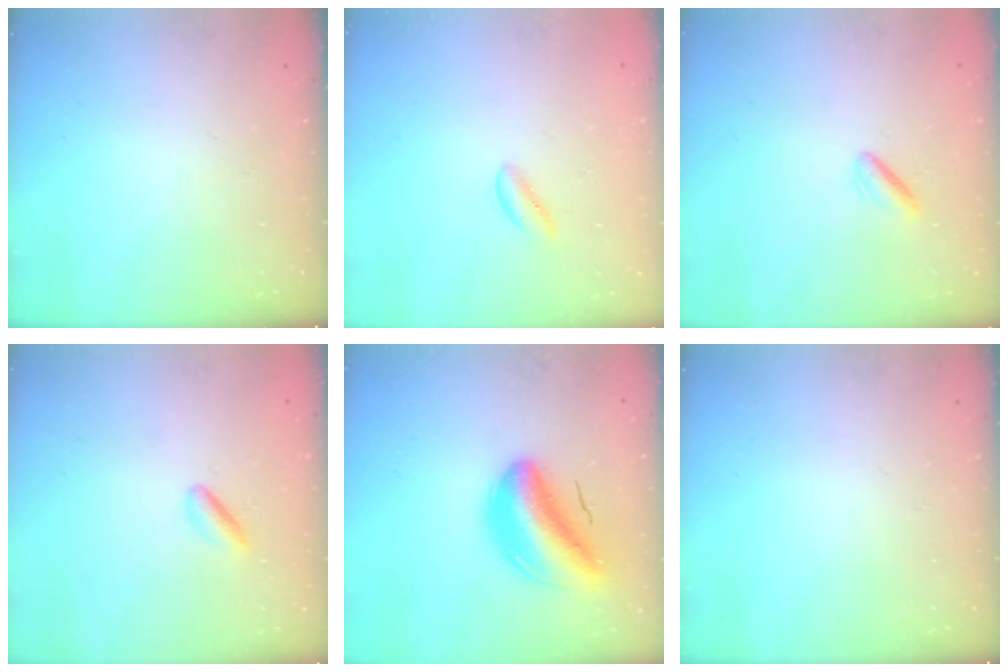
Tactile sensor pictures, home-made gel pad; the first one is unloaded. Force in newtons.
{"total": 0.7, "press": 0.6, "slide": 0.4}
{"total": 1.2, "press": 0.8, "slide": 0.8}
{"total": 3.0, "press": 2.7, "slide": 1.2}
{"total": 11.6, "press": 11.0, "slide": 3.7}
{"total": 0.0}